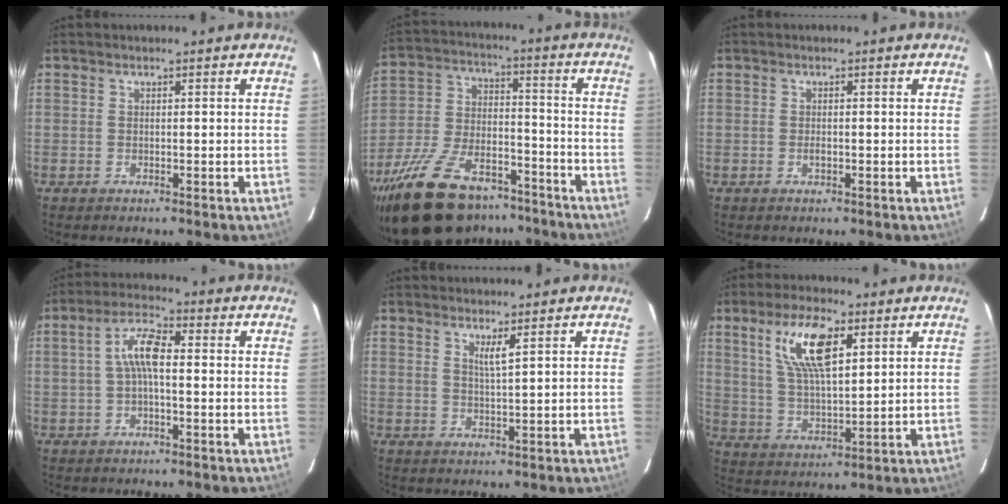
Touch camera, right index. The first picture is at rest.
{"total": 23.1, "force": [-16.8, 10.8, 11.6], "torque": [-0.243, 0.001, -0.260]}
{"total": 1.0, "force": [-0.3, 0.5, 0.8], "torque": [-0.016, 0.001, -0.006]}
{"total": 6.1, "force": [-0.1, 1.9, 5.8], "torque": [-0.119, 0.020, -0.003]}
{"total": 2.4, "force": [1.4, -0.2, 1.9], "torque": [-0.032, -0.004, 0.023]}
{"total": 11.8, "force": [5.3, 4.2, 9.7], "torque": [-0.188, 0.010, 0.106]}